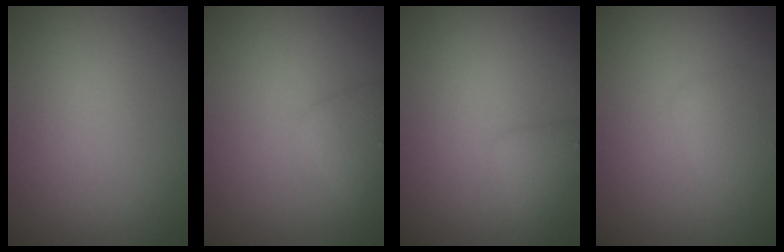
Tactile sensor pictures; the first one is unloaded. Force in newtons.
{"total": 1.9, "press": 1.9, "slide": 0.1}
{"total": 1.7, "press": 1.7, "slide": 0.1}
{"total": 1.1, "press": 1.1, "slide": 0.0}